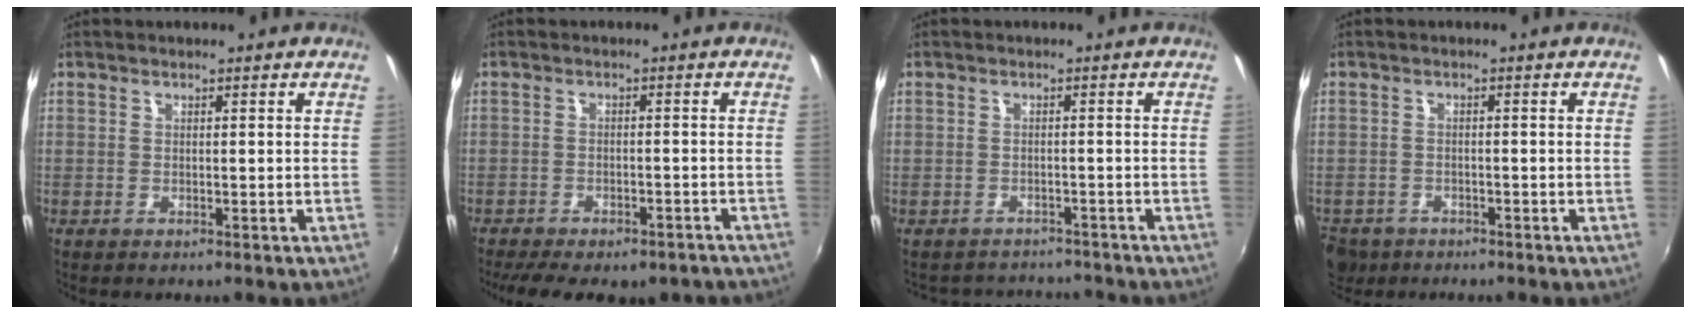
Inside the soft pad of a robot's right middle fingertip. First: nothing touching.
{"total": 14.4, "force": [-11.4, 5.4, 6.8], "torque": [-0.148, -0.026, -0.145]}
{"total": 6.4, "force": [-5.4, 3.3, 0.6], "torque": [-0.016, 0.022, -0.076]}
{"total": 7.6, "force": [-4.6, 5.3, 2.8], "torque": [-0.086, -0.015, -0.077]}